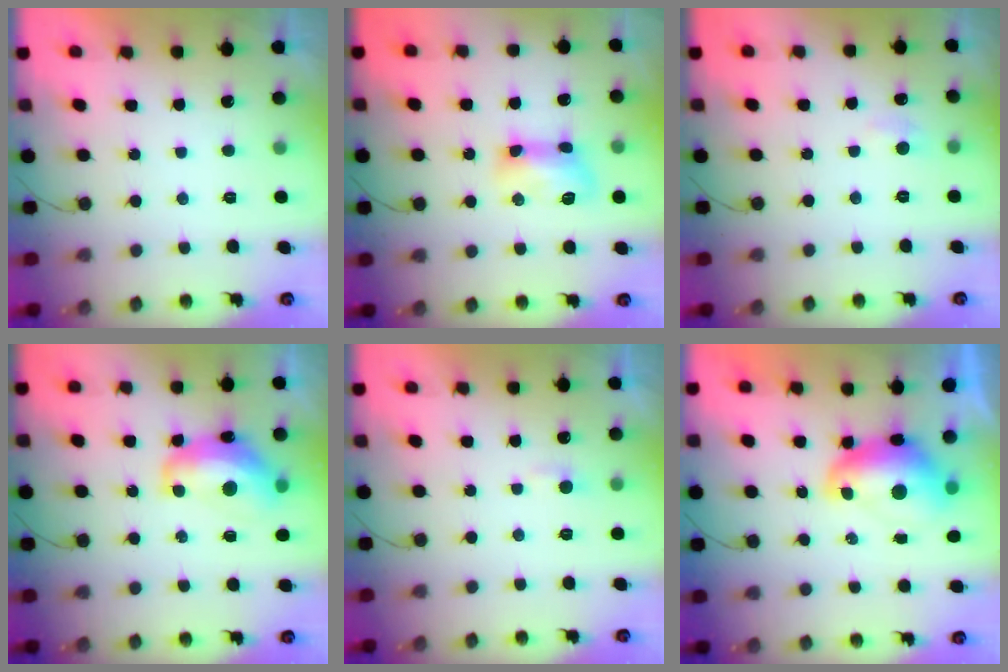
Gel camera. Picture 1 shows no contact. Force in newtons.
{"total": 9.1, "press": 9.0, "slide": 1.0}
{"total": 5.5, "press": 5.4, "slide": 0.9}
{"total": 13.4, "press": 13.3, "slide": 1.4}
{"total": 2.7, "press": 2.7, "slide": 0.3}
{"total": 10.3, "press": 10.3, "slide": 1.2}